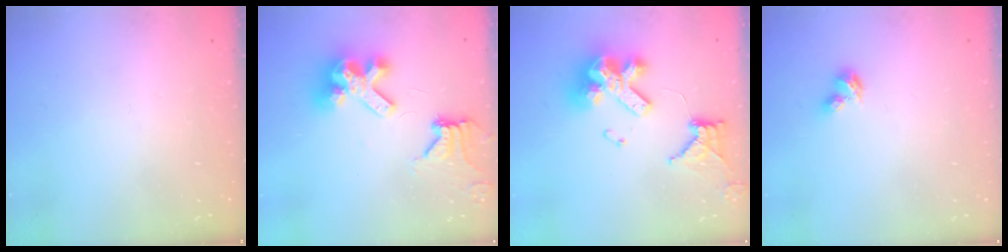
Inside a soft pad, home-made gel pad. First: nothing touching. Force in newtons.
{"total": 15.6, "press": 15.4, "slide": 2.1}
{"total": 16.7, "press": 16.6, "slide": 1.9}
{"total": 3.1, "press": 3.1, "slide": 0.5}